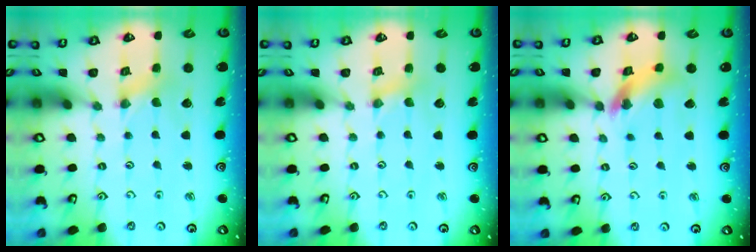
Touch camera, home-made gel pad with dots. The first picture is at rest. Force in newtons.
{"total": 0.6, "press": 0.6, "slide": 0.1}
{"total": 12.4, "press": 12.3, "slide": 1.3}